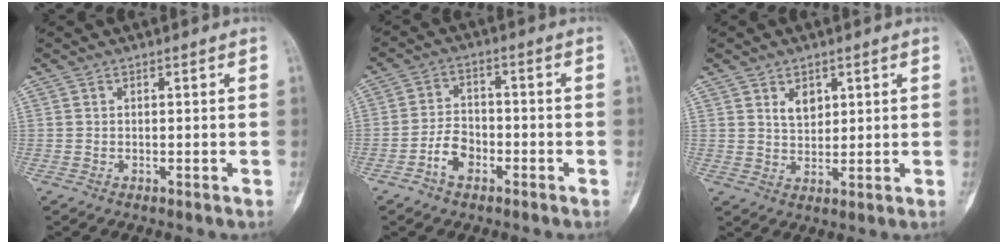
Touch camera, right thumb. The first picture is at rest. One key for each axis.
{"total": 5.5, "fx": -2.9, "fy": 3.6, "fz": 3.0, "tx": -0.042, "ty": 0.026, "tz": -0.056}
{"total": 4.0, "fx": 1.9, "fy": 2.7, "fz": 2.3, "tx": -0.022, "ty": -0.016, "tz": 0.037}